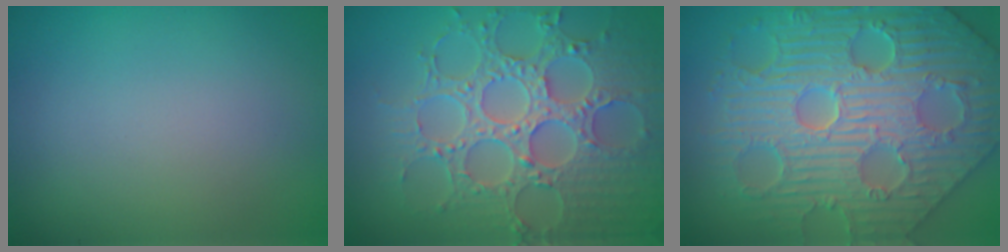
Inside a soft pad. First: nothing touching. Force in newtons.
{"total": 7.5, "press": 6.0, "slide": 4.4}
{"total": 10.1, "press": 7.9, "slide": 6.2}